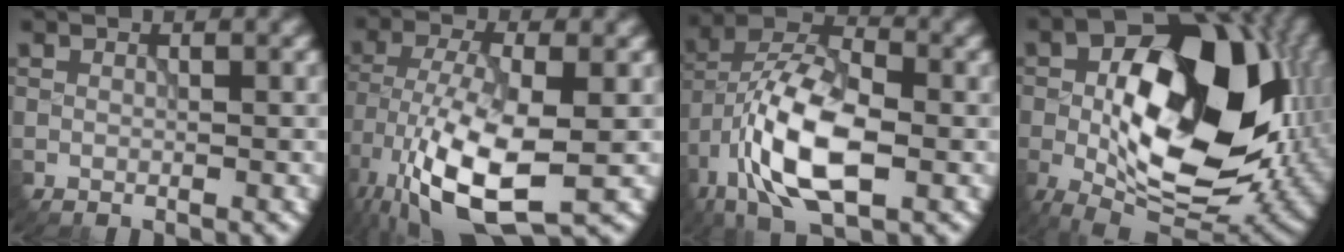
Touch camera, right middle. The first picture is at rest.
{"total": 11.2, "force": [-4.5, 4.0, 9.4], "torque": [-0.190, -0.013, -0.082]}
{"total": 10.7, "force": [-3.7, 4.9, 8.7], "torque": [-0.168, 0.007, -0.077]}
{"total": 16.7, "force": [-1.1, 9.4, 13.7], "torque": [-0.209, -0.003, -0.024]}